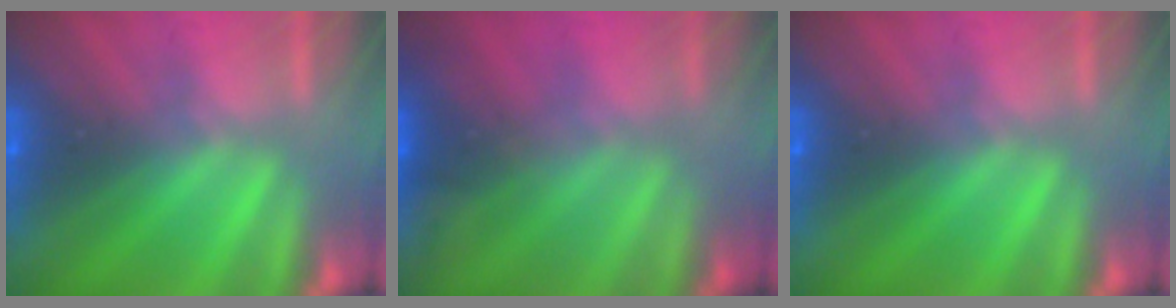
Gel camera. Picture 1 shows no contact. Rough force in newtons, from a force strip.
{"total": 4.8}
{"total": 0.0}